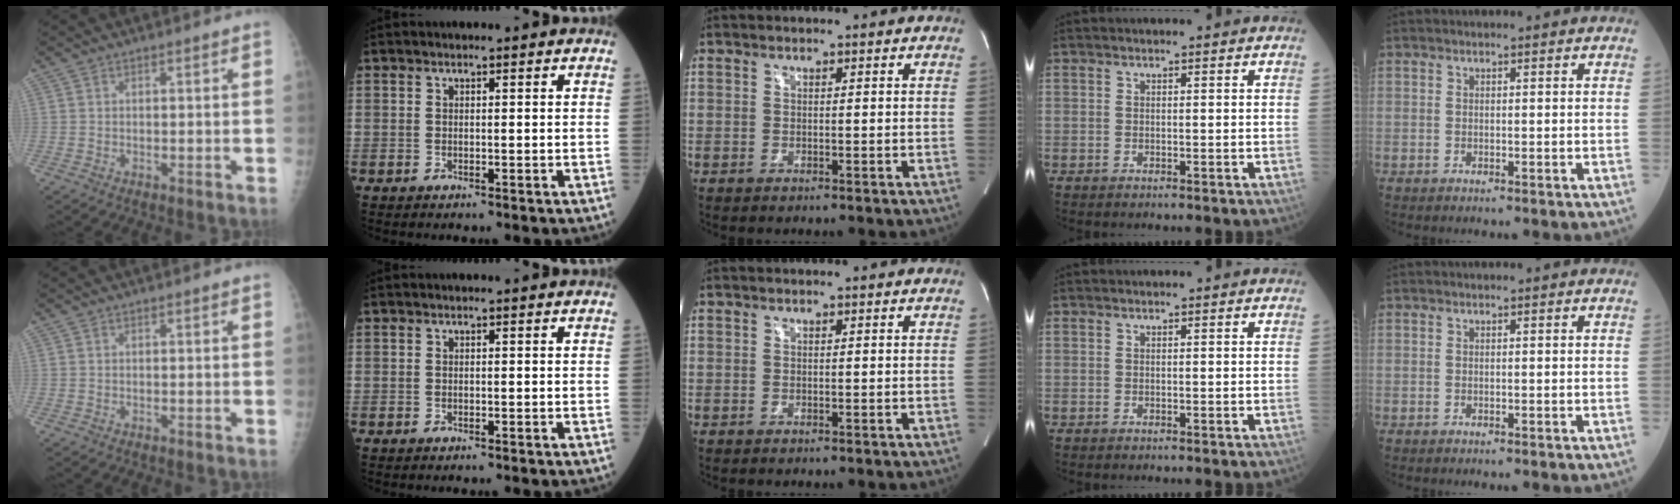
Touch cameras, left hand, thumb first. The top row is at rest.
{}